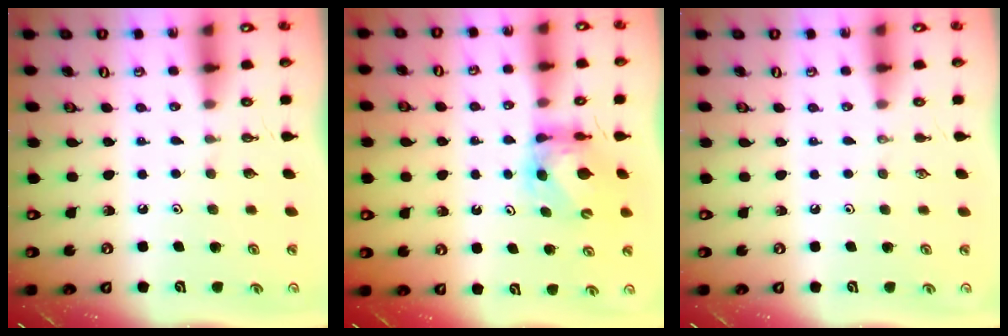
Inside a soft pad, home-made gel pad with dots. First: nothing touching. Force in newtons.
{"total": 5.5, "press": 5.5, "slide": 0.7}
{"total": 0.0}